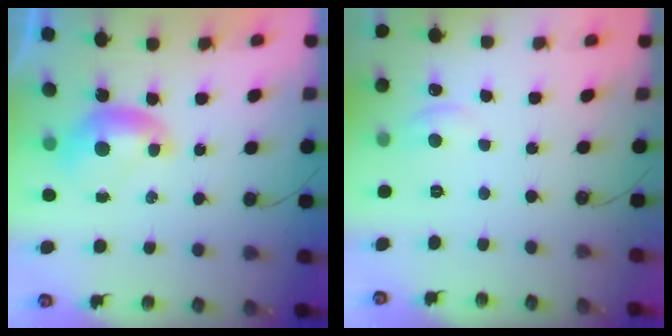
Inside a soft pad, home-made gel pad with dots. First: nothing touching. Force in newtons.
{"total": 0.7, "press": 0.5, "slide": 0.6}